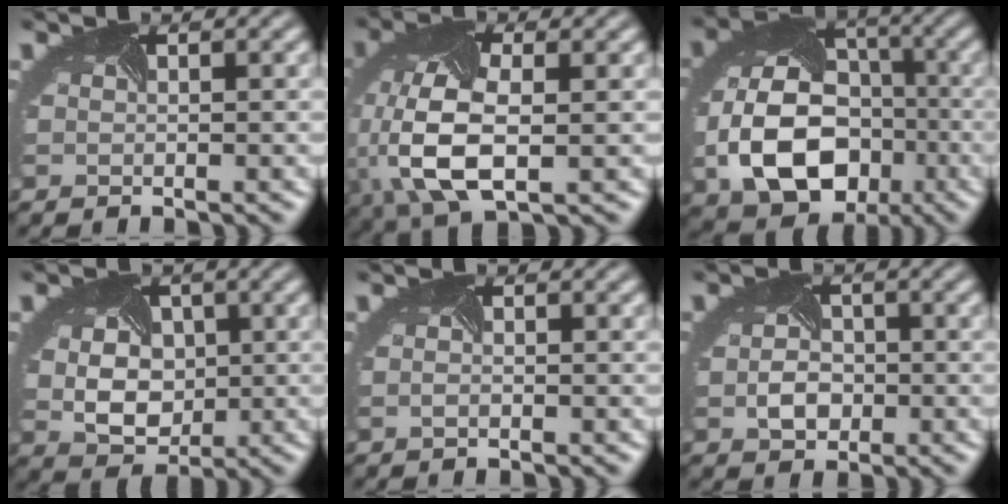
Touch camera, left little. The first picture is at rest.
{"total": 9.8, "force": [-2.1, 5.1, 8.1], "torque": [-0.190, -0.015, -0.039]}
{"total": 11.2, "force": [-2.8, 8.1, 7.2], "torque": [-0.151, -0.032, -0.042]}
{"total": 7.0, "force": [0.7, 5.4, 4.4], "torque": [-0.074, 0.000, 0.005]}
{"total": 0.7, "force": [-0.4, 0.4, 0.4], "torque": [-0.011, -0.006, -0.005]}
{"total": 2.8, "force": [-0.6, 2.1, 1.7], "torque": [-0.037, -0.005, -0.014]}